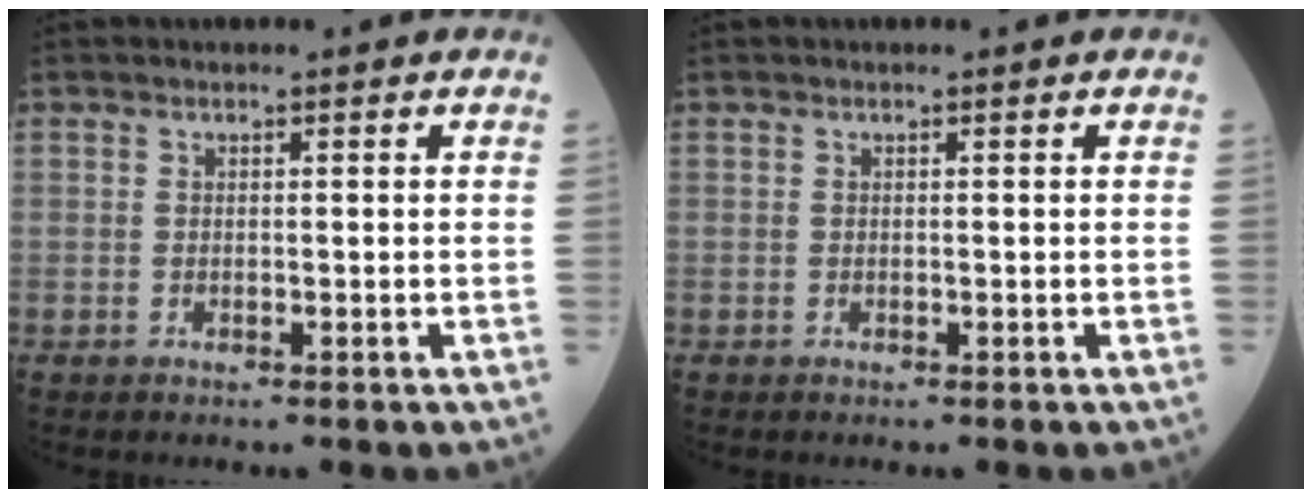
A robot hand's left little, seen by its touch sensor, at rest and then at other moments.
{"total": 0.0}